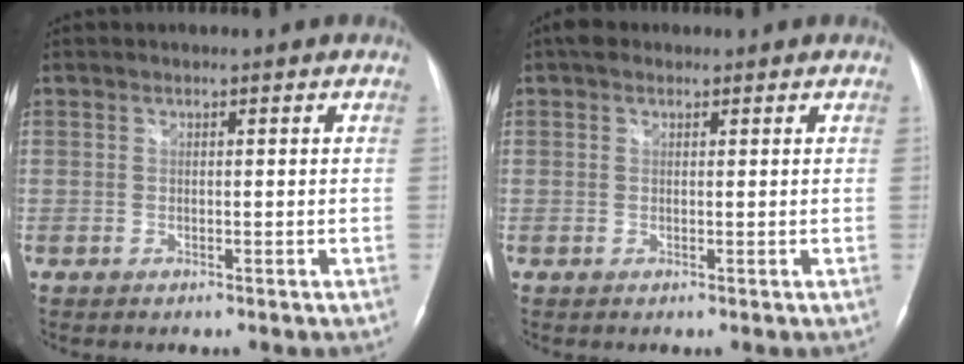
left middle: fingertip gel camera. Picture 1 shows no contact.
{"total": 2.0, "force": [1.3, 1.3, 0.8], "torque": [-0.018, 0.016, 0.017]}